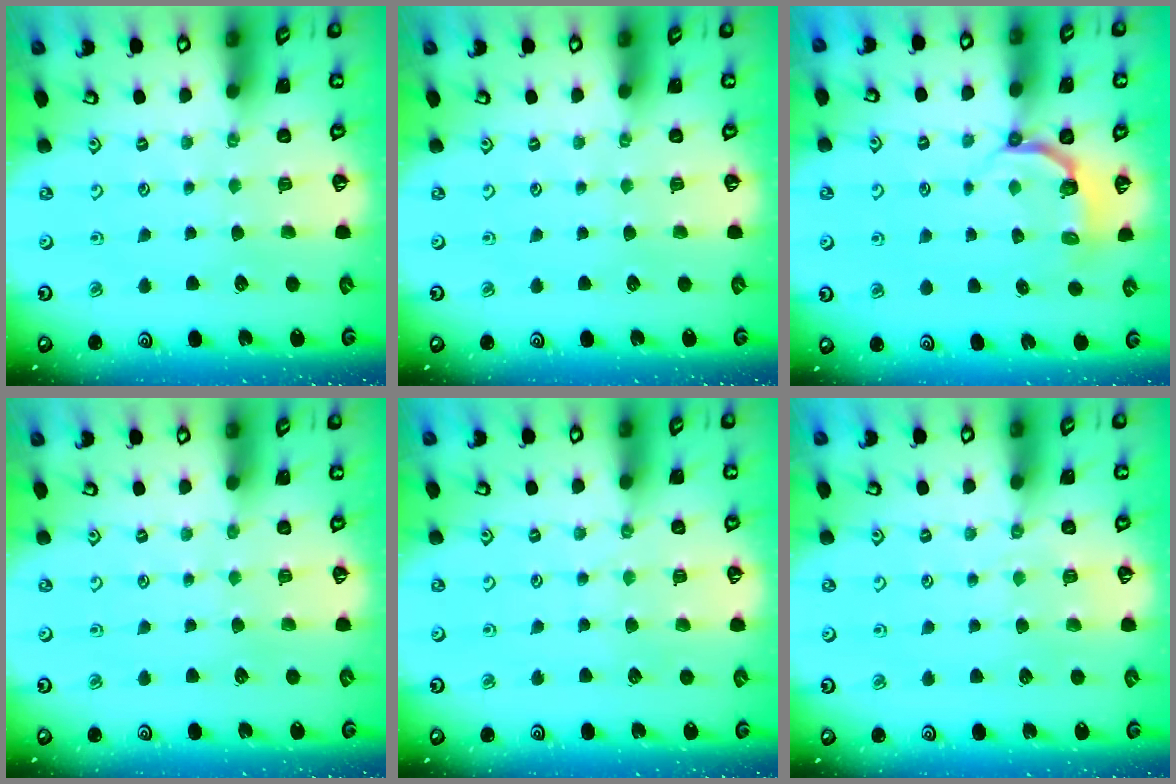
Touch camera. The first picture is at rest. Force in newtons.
{"total": 0.0}
{"total": 4.1, "press": 2.4, "slide": 3.3}
{"total": 0.8, "press": 0.8, "slide": 0.1}
{"total": 3.9, "press": 3.8, "slide": 0.5}
{"total": 3.2, "press": 3.1, "slide": 0.7}